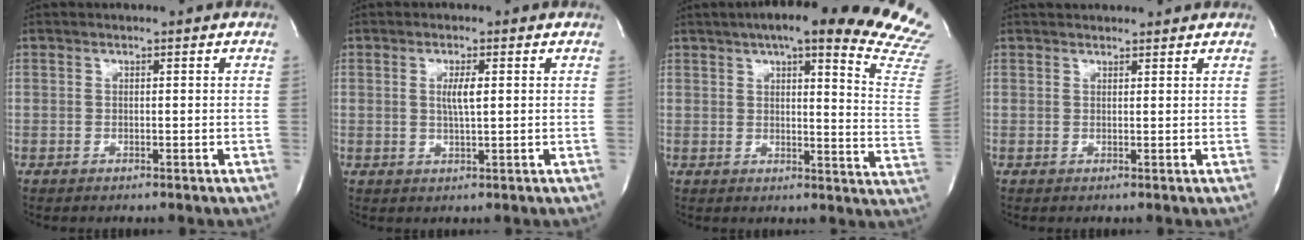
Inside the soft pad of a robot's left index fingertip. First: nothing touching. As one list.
[{"total": 2.7, "force": [0.1, 0.1, 2.7], "torque": [-0.053, -0.008, 0.003]}, {"total": 24.9, "force": [20.2, 2.6, 14.4], "torque": [-0.145, -0.063, 0.217]}, {"total": 4.8, "force": [4.5, 1.1, 1.2], "torque": [-0.010, 0.026, 0.055]}]